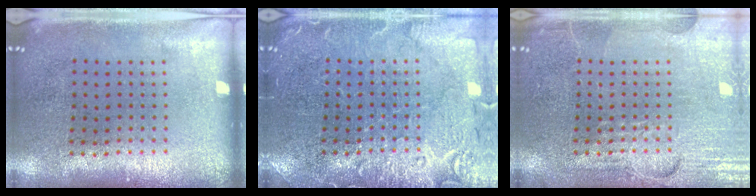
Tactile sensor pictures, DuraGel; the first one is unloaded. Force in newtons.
{"total": 4.5, "press": 4.5, "slide": 0.7}
{"total": 5.4, "press": 5.3, "slide": 0.6}